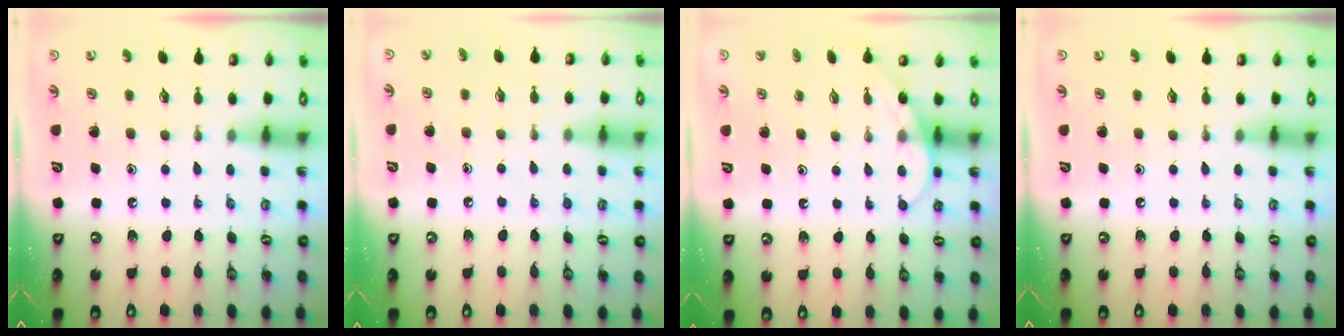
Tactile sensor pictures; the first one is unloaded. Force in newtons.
{"total": 4.6, "press": 4.6, "slide": 0.3}
{"total": 4.6, "press": 4.6, "slide": 0.3}
{"total": 0.0}